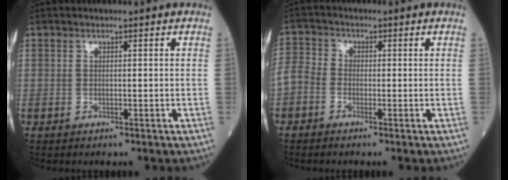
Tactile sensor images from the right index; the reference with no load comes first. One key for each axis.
{"total": 3.3, "fx": -1.5, "fy": 2.5, "fz": 1.6, "tx": -0.039, "ty": 0.006, "tz": -0.039}